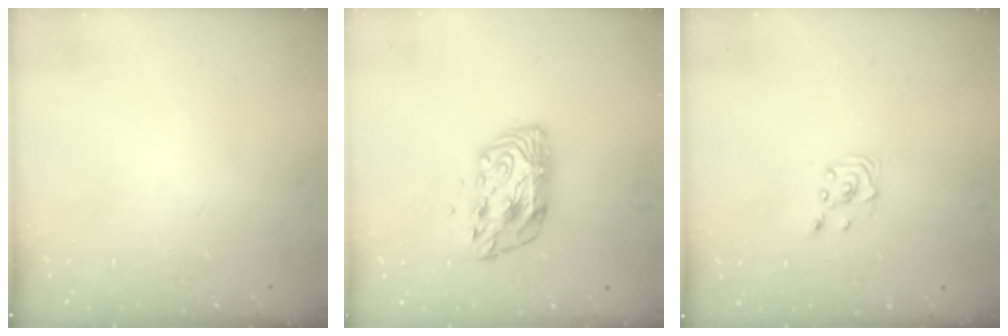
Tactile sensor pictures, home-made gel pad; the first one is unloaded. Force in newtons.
{"total": 9.7, "press": 9.7, "slide": 0.9}
{"total": 2.2, "press": 2.2, "slide": 0.3}